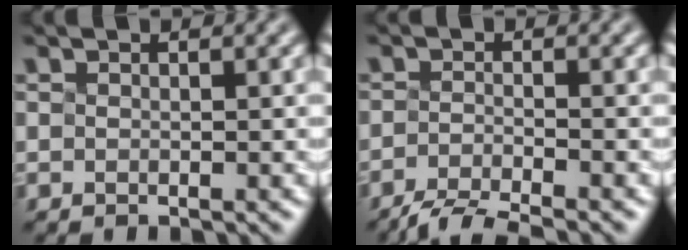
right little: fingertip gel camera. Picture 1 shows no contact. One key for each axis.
{"total": 3.8, "fx": -3.6, "fy": 0.0, "fz": 1.2, "tx": -0.022, "ty": -0.002, "tz": -0.060}